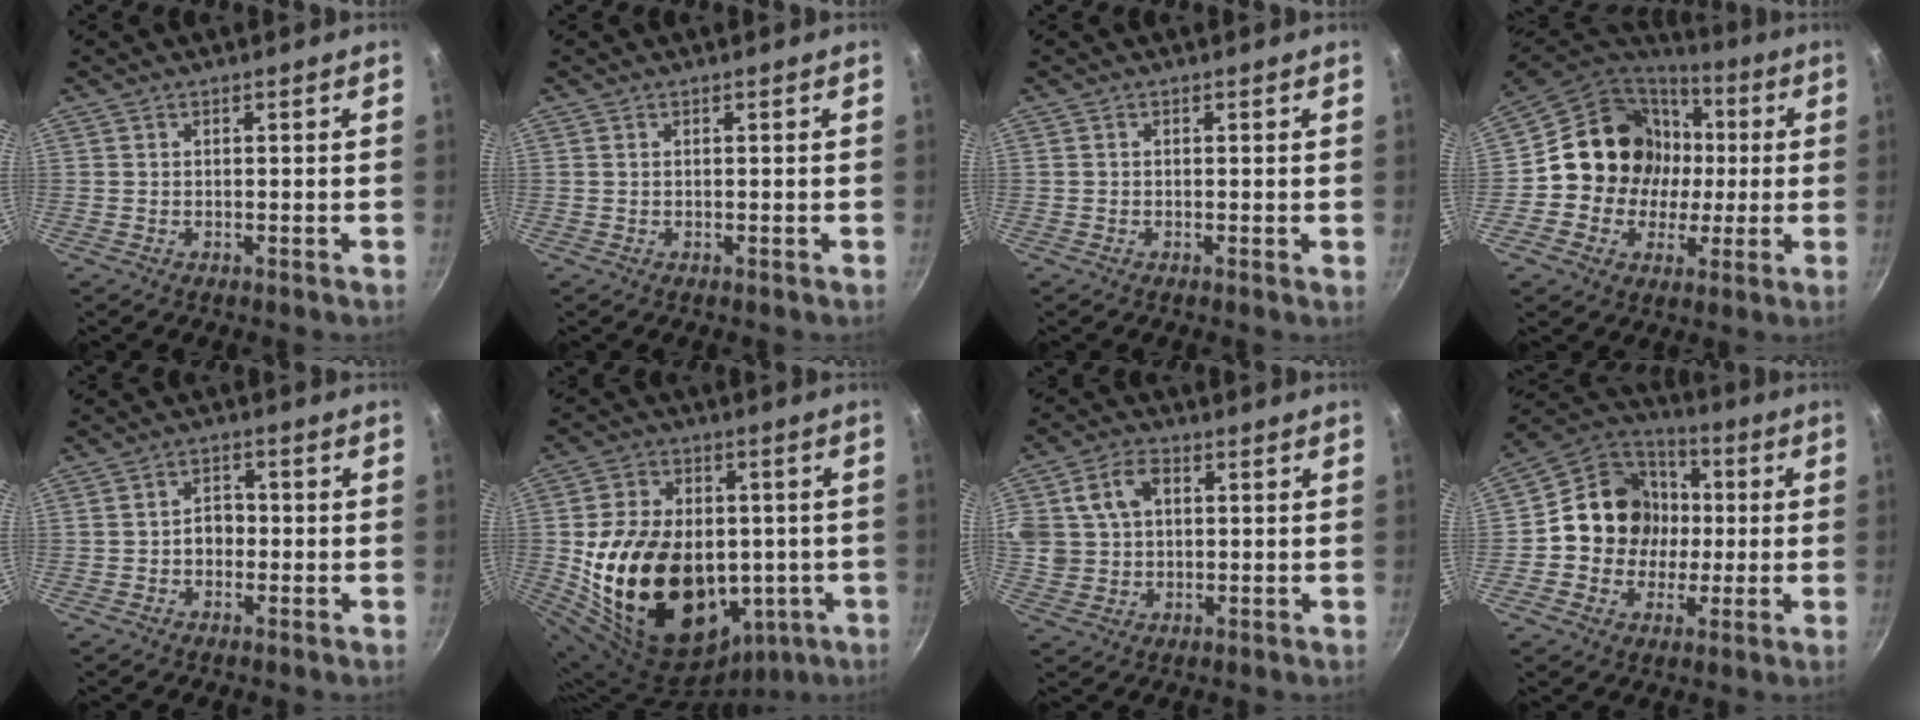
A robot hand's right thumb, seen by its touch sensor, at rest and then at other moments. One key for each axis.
{"total": 0.0}
{"total": 0.0}
{"total": 16.8, "fx": 0.9, "fy": 15.6, "fz": 6.2, "tx": -0.080, "ty": 0.025, "tz": 0.011}
{"total": 3.8, "fx": -0.8, "fy": 3.0, "fz": 2.3, "tx": -0.006, "ty": 0.016, "tz": -0.015}
{"total": 26.2, "fx": -2.5, "fy": 18.7, "fz": 18.2, "tx": -0.293, "ty": 0.023, "tz": -0.021}
{"total": 10.8, "fx": 2.7, "fy": 8.3, "fz": 6.4, "tx": -0.114, "ty": 0.009, "tz": 0.047}
{"total": 15.9, "fx": 0.1, "fy": 14.3, "fz": 6.8, "tx": -0.081, "ty": 0.026, "tz": -0.010}